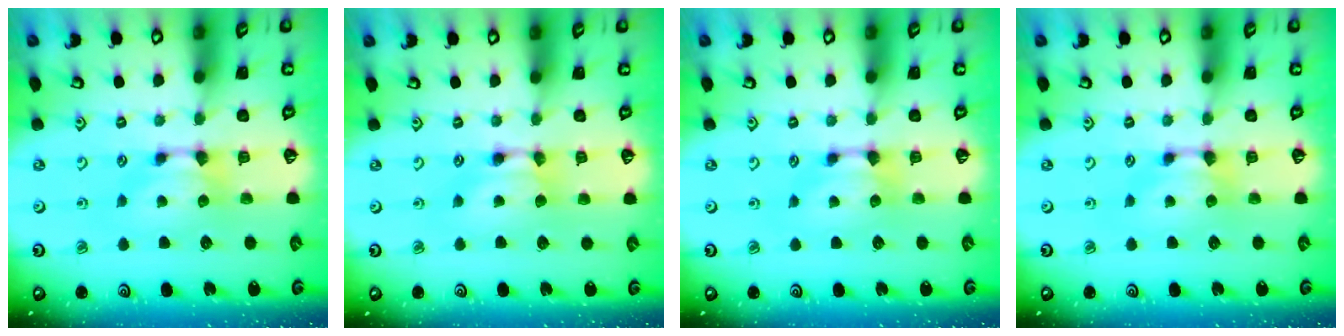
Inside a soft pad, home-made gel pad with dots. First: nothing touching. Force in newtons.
{"total": 1.6, "press": 1.6, "slide": 0.2}
{"total": 0.5, "press": 0.3, "slide": 0.4}
{"total": 0.0}